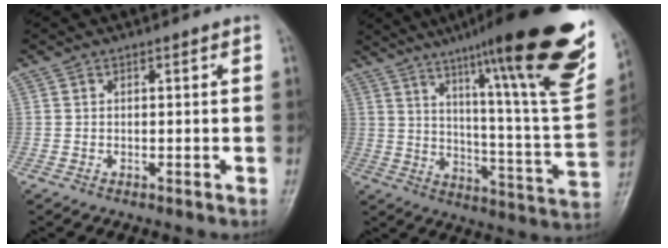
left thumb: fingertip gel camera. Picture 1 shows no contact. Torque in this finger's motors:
{"motor_torque": [1.69, 0.24, 1.64, -1.13, 0.45]}